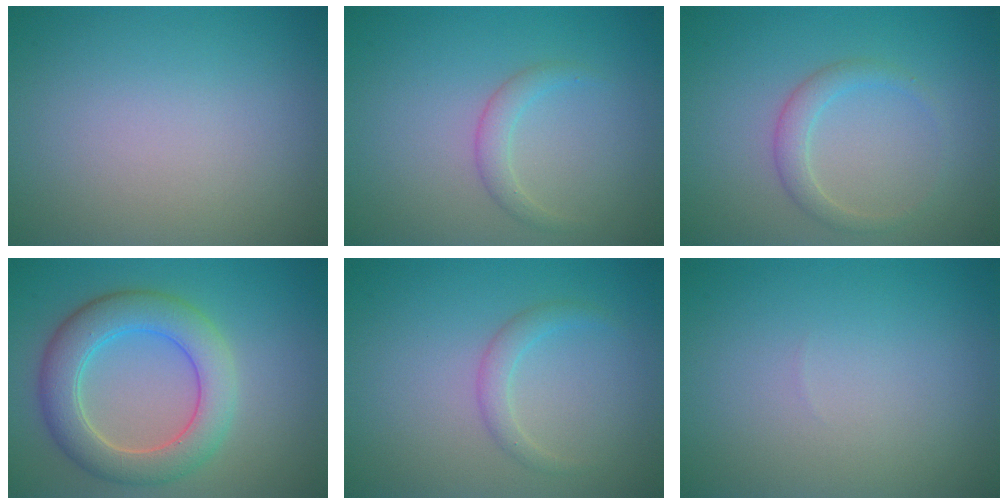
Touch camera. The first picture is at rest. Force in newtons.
{"total": 1.5, "press": 1.5, "slide": 0.1}
{"total": 1.9, "press": 1.9, "slide": 0.1}
{"total": 6.0, "press": 6.0, "slide": 0.4}
{"total": 1.5, "press": 1.5, "slide": 0.1}
{"total": 0.0}